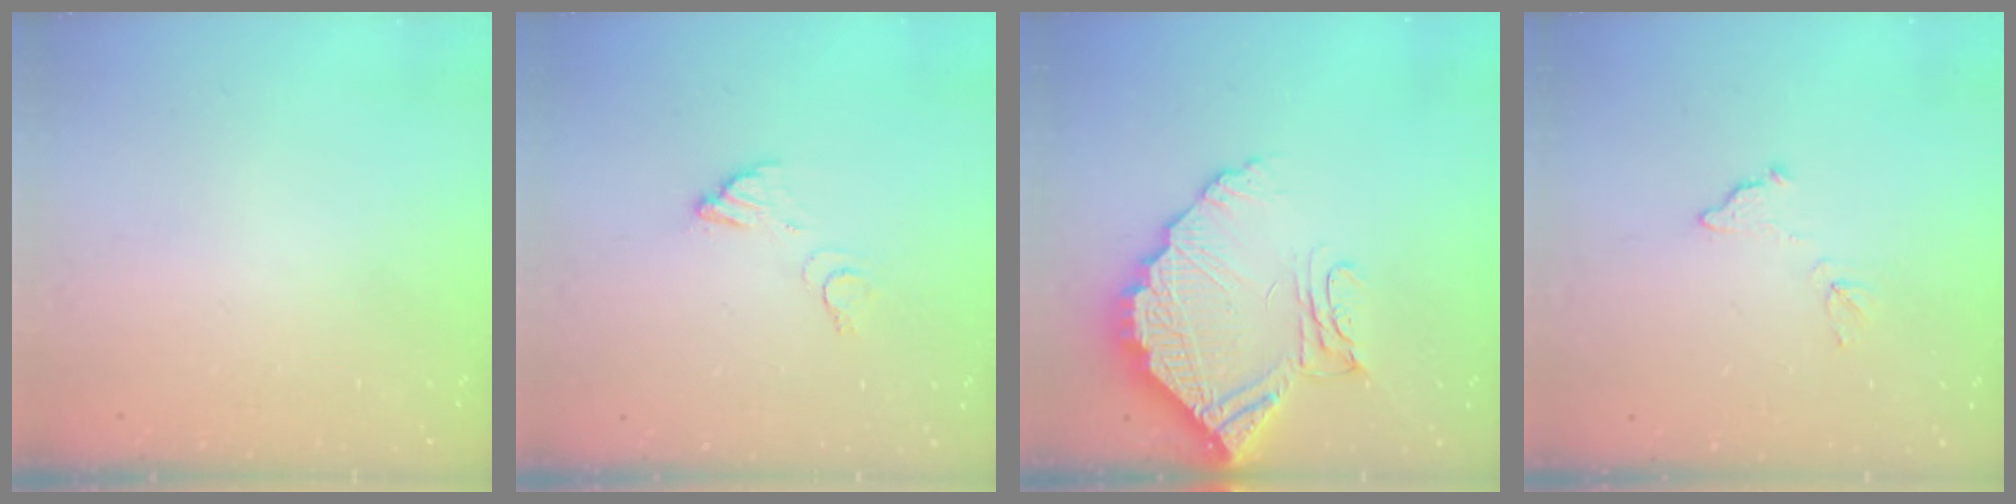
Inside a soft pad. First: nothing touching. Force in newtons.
{"total": 4.1, "press": 4.1, "slide": 0.2}
{"total": 14.0, "press": 14.0, "slide": 1.3}
{"total": 7.7, "press": 7.7, "slide": 0.4}